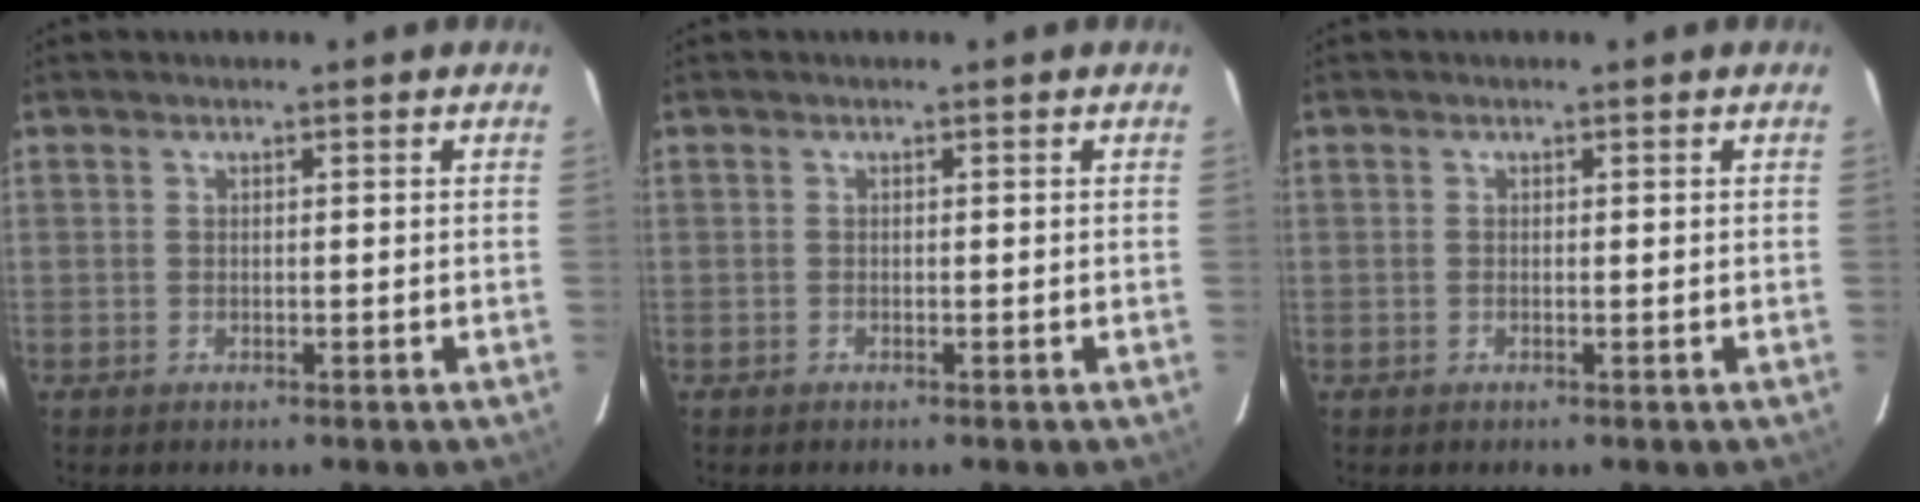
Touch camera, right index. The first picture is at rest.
{"total": 0.0}
{"total": 0.0}